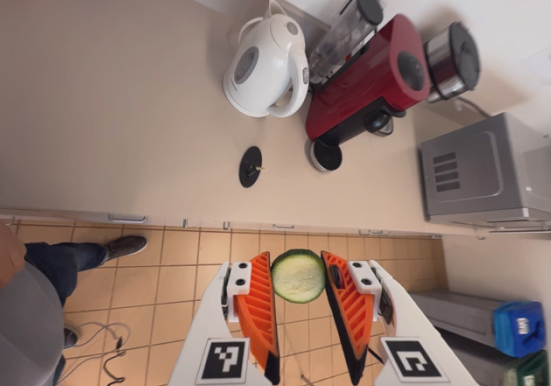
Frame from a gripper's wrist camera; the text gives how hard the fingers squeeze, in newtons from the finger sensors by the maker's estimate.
{"total": 8.2, "left": 8.2, "right": 8.3}